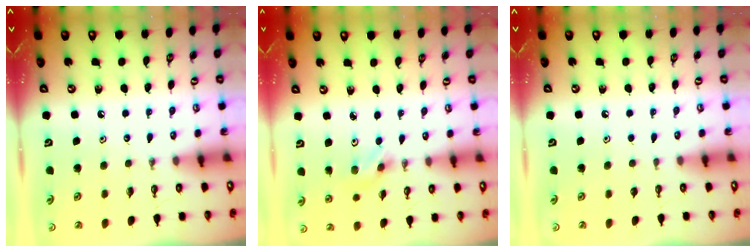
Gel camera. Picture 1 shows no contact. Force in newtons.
{"total": 2.6, "press": 2.4, "slide": 0.8}
{"total": 0.9, "press": 0.1, "slide": 0.9}